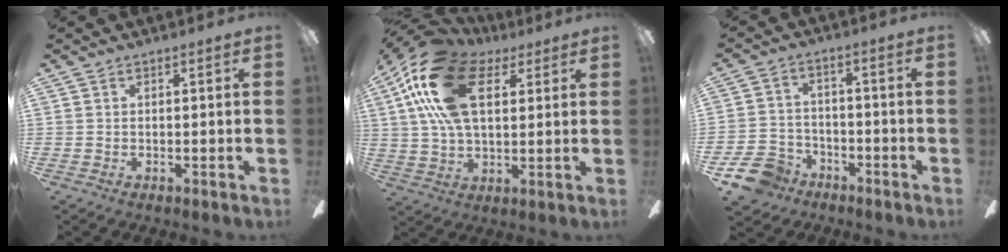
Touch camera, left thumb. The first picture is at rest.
{"total": 21.8, "force": [8.6, 12.5, 15.7], "torque": [-0.313, -0.003, 0.147]}
{"total": 8.8, "force": [-5.7, 6.0, 2.9], "torque": [-0.074, 0.035, -0.108]}